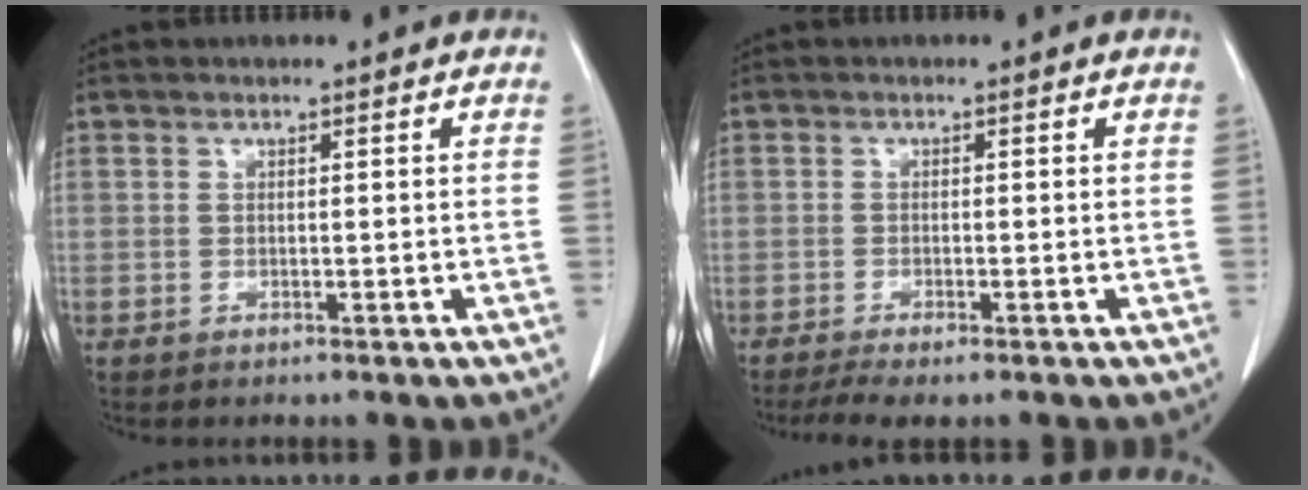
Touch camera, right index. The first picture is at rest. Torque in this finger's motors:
{"motor_torque": [0.29, -0.32, 0.14, 0.04]}